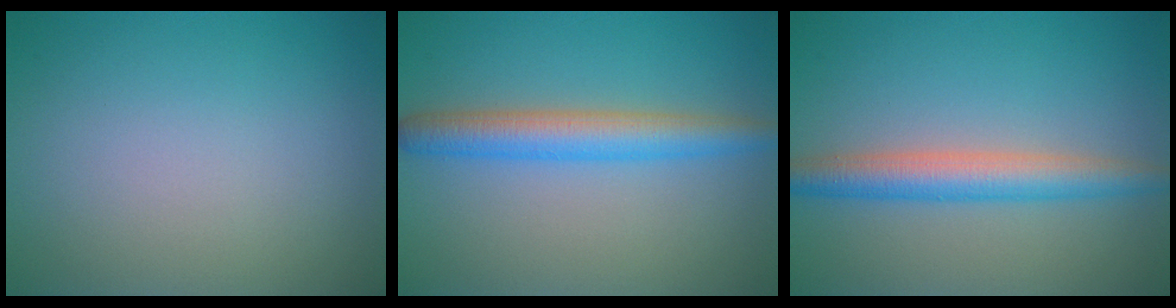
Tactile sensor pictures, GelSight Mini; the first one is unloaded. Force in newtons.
{"total": 4.3, "press": 4.3, "slide": 0.0}
{"total": 4.3, "press": 4.3, "slide": 0.1}